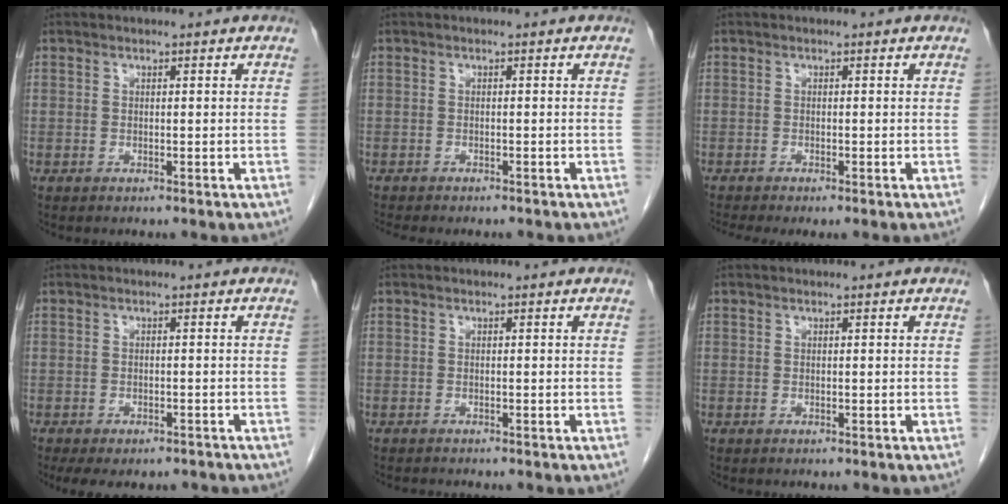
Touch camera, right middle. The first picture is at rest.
{"total": 5.7, "force": [-5.1, 1.4, 2.3], "torque": [-0.027, -0.006, -0.068]}
{"total": 2.3, "force": [-1.8, 0.0, 1.3], "torque": [-0.024, -0.006, -0.031]}
{"total": 7.8, "force": [-6.3, 3.3, 3.3], "torque": [-0.046, -0.001, -0.081]}
{"total": 1.1, "force": [-1.0, 0.1, 0.2], "torque": [-0.008, -0.003, -0.016]}
{"total": 0.0}